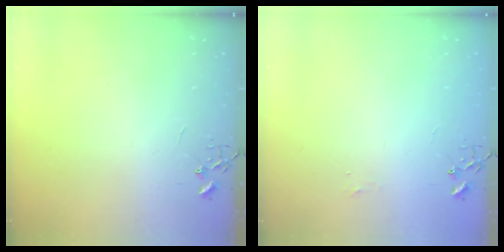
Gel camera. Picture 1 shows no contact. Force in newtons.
{"total": 3.9, "press": 3.9, "slide": 0.6}